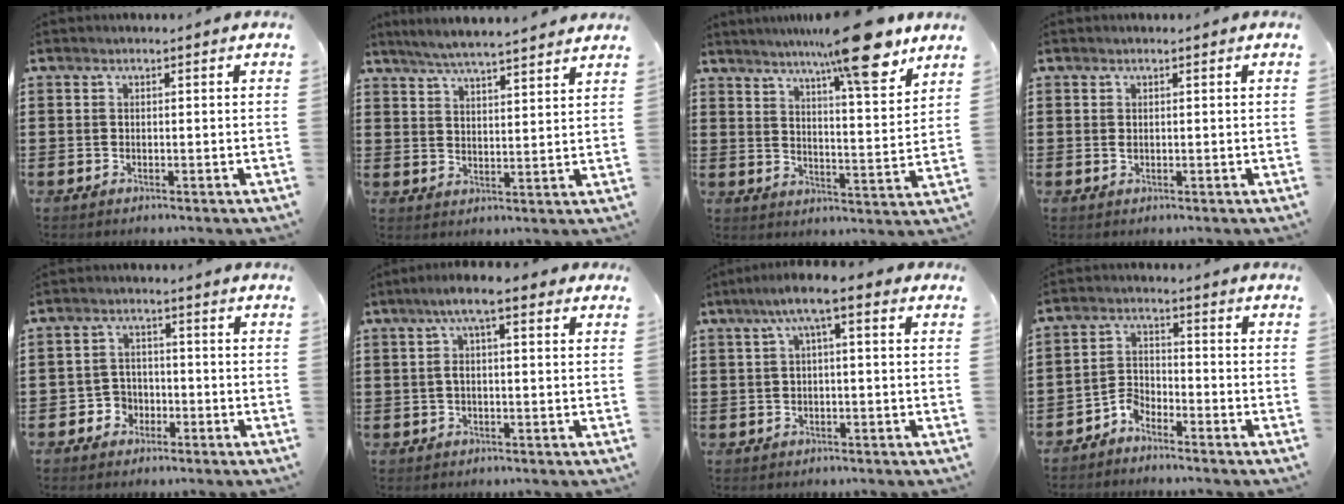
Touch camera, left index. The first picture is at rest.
{"total": 5.1, "force": [4.8, -0.2, 1.6], "torque": [-0.047, -0.022, 0.085]}
{"total": 12.8, "force": [9.7, 1.4, 8.2], "torque": [-0.135, -0.045, 0.158]}
{"total": 0.6, "force": [0.2, 0.3, 0.5], "torque": [-0.012, 0.003, 0.003]}
{"total": 3.2, "force": [-1.8, 2.6, 0.7], "torque": [-0.022, 0.006, -0.040]}
{"total": 5.3, "force": [1.8, 0.9, 4.9], "torque": [-0.096, 0.007, 0.028]}
{"total": 4.6, "force": [0.9, 0.6, 4.5], "torque": [-0.086, 0.008, 0.010]}
{"total": 3.6, "force": [-3.4, 1.1, 0.7], "torque": [-0.026, 0.009, -0.071]}